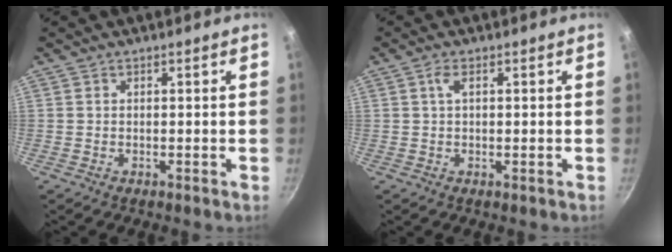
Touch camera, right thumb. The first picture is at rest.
{"total": 2.2, "force": [0.5, 0.8, 1.9], "torque": [-0.038, 0.004, 0.008]}